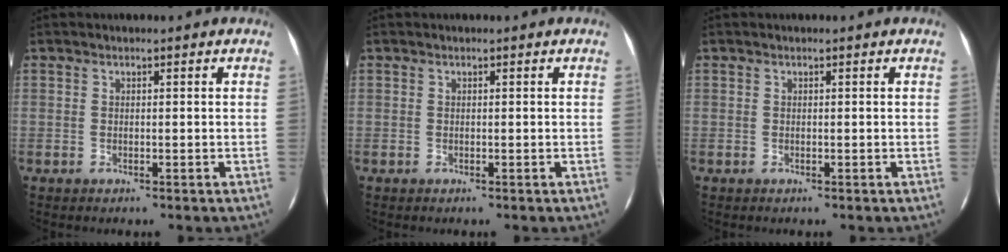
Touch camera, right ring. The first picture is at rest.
{"total": 0.0}
{"total": 0.0}